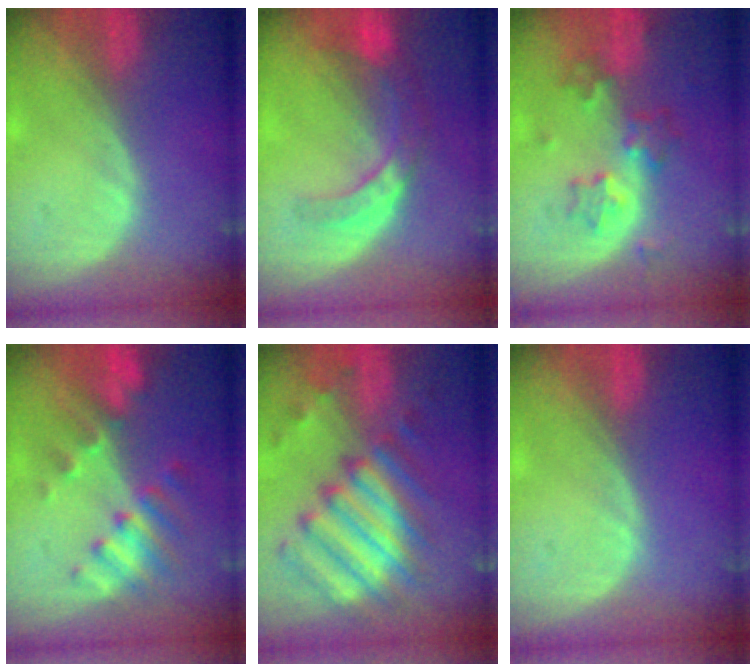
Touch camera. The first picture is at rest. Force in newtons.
{"total": 7.3, "press": 6.4, "slide": 3.5}
{"total": 6.0, "press": 5.8, "slide": 1.8}
{"total": 7.9, "press": 7.0, "slide": 3.7}
{"total": 11.6, "press": 10.5, "slide": 5.0}
{"total": 0.0}